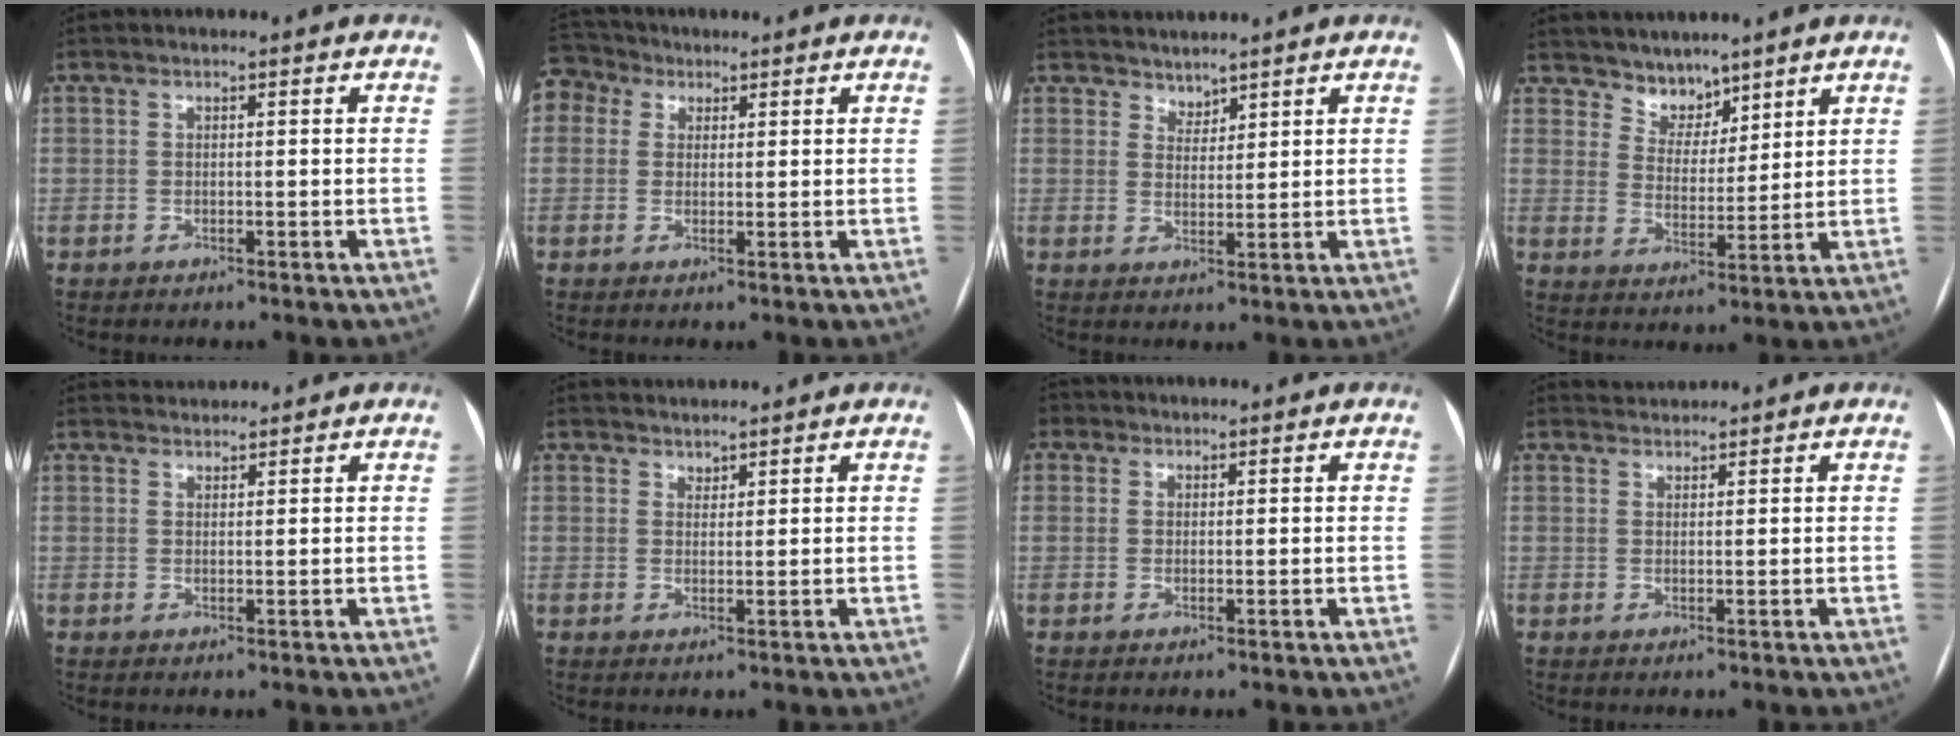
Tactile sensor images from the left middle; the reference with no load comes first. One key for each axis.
{"total": 5.3, "fx": 2.6, "fy": 4.5, "fz": 1.3, "tx": -0.034, "ty": 0.032, "tz": 0.052}
{"total": 3.0, "fx": 2.8, "fy": 1.1, "fz": -0.1, "tx": 0.006, "ty": 0.012, "tz": 0.050}
{"total": 5.1, "fx": 4.4, "fy": 2.5, "fz": 0.5, "tx": -0.006, "ty": 0.003, "tz": 0.084}
{"total": 2.5, "fx": 2.4, "fy": 0.3, "fz": -0.3, "tx": -0.002, "ty": 0.019, "tz": 0.047}
{"total": 2.9, "fx": 2.8, "fy": 0.9, "fz": 0.0, "tx": 0.004, "ty": 0.019, "tz": 0.046}
{"total": 2.6, "fx": 1.1, "fy": 2.3, "fz": 0.4, "tx": -0.001, "ty": 0.010, "tz": 0.016}
{"total": 1.8, "fx": 1.8, "fy": 0.0, "fz": -0.5, "tx": -0.003, "ty": 0.011, "tz": 0.036}